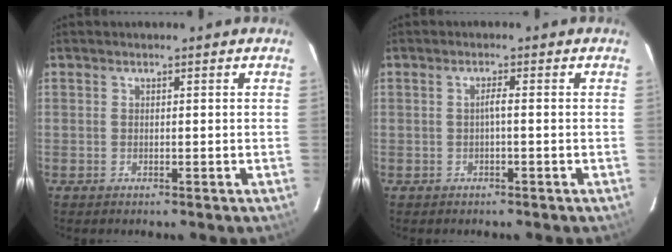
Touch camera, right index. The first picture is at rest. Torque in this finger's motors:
{"motor_torque": [0.23, -0.14, 0.22, 0.04]}